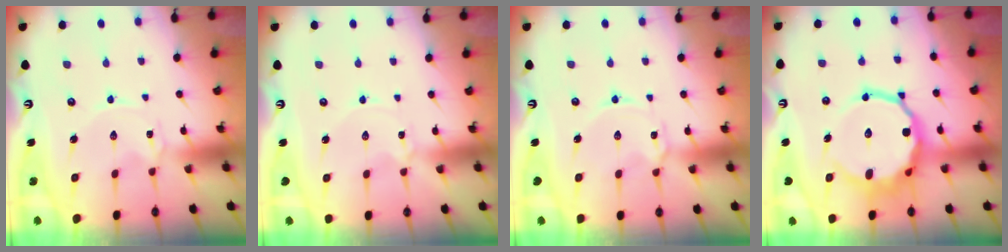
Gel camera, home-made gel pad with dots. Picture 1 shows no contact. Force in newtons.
{"total": 0.0}
{"total": 2.6, "press": 2.5, "slide": 0.3}
{"total": 14.9, "press": 14.4, "slide": 3.5}